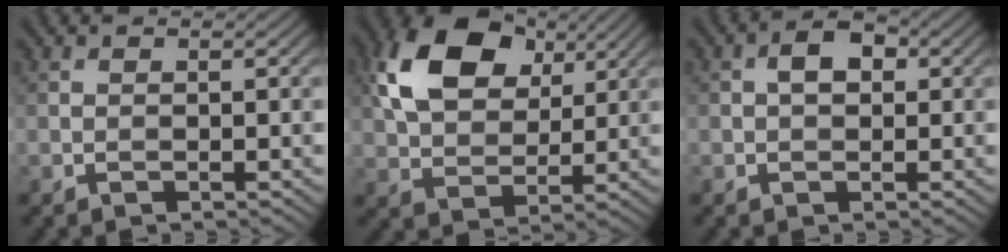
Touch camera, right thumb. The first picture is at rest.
{"total": 13.0, "force": [5.2, 8.4, 8.4], "torque": [-0.184, 0.018, 0.096]}
{"total": 3.2, "force": [0.5, 2.1, 2.4], "torque": [-0.042, 0.006, 0.003]}